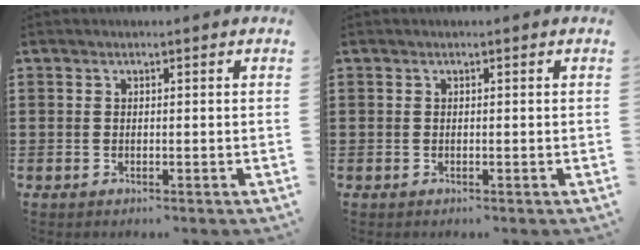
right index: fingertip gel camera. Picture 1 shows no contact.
{"total": 0.0}